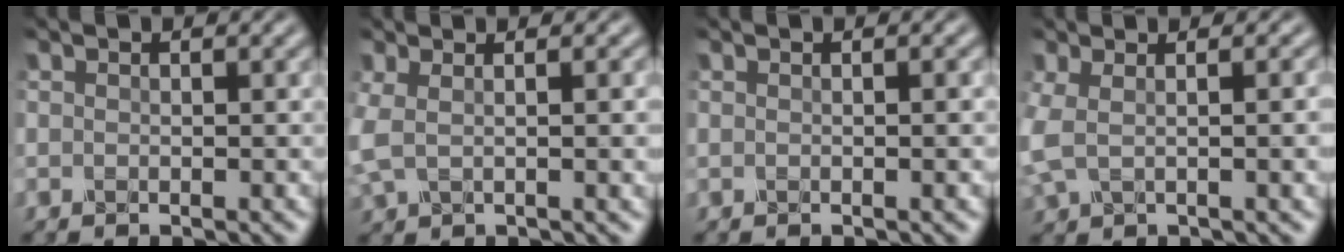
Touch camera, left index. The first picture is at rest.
{"total": 4.6, "force": [0.3, 2.1, 4.0], "torque": [-0.075, -0.001, 0.007]}
{"total": 1.2, "force": [0.0, 0.3, 1.2], "torque": [-0.011, 0.004, -0.002]}
{"total": 5.8, "force": [-0.1, 2.7, 5.1], "torque": [-0.093, -0.002, 0.001]}